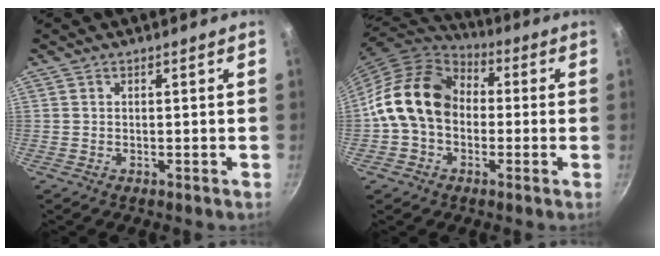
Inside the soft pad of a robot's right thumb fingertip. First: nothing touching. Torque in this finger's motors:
{"motor_torque": [1.33, 3.08, 0.88, -0.86, 0.29]}